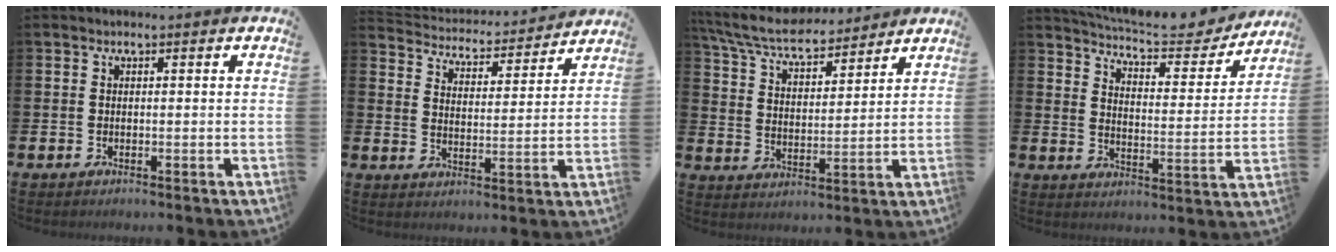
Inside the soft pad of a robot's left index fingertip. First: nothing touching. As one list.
[{"total": 4.3, "force": [4.2, 1.0, 0.0], "torque": [-0.032, -0.043, 0.067]}, {"total": 7.4, "force": [6.8, 1.6, 2.4], "torque": [-0.081, -0.037, 0.121]}, {"total": 7.2, "force": [6.9, 1.0, 1.7], "torque": [-0.054, -0.051, 0.116]}]